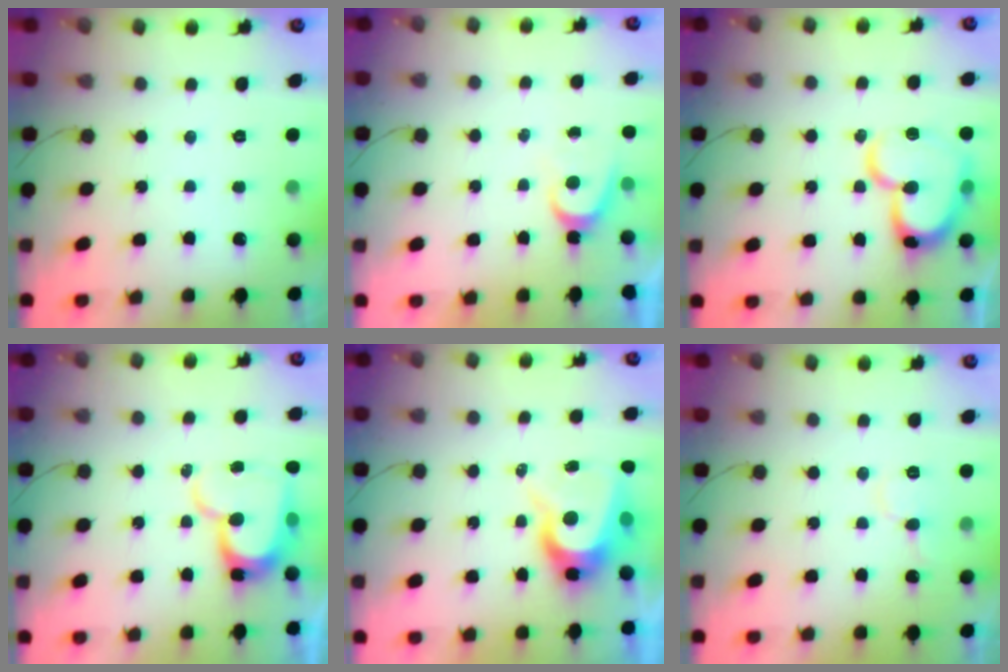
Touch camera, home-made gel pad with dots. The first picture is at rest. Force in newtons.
{"total": 3.7, "press": 3.7, "slide": 0.3}
{"total": 18.2, "press": 18.1, "slide": 2.1}
{"total": 14.0, "press": 13.9, "slide": 1.5}
{"total": 9.9, "press": 9.9, "slide": 0.6}
{"total": 7.6, "press": 7.6, "slide": 0.6}